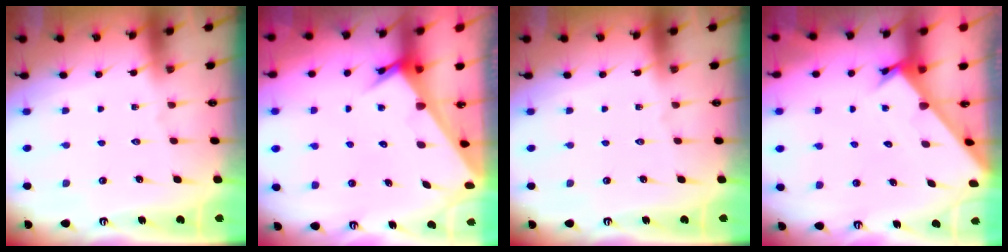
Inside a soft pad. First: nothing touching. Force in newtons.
{"total": 3.6, "press": 3.5, "slide": 0.2}
{"total": 0.0}
{"total": 2.3, "press": 2.3, "slide": 0.0}